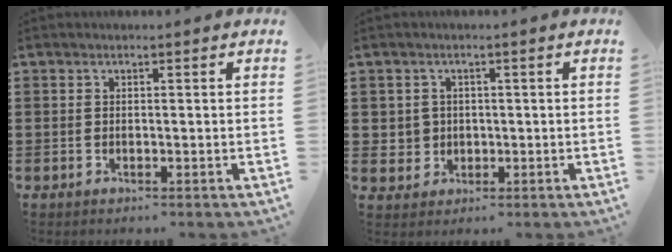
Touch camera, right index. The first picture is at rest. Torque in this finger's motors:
{"motor_torque": [0.02, 0.01, 0.00, 0.00]}